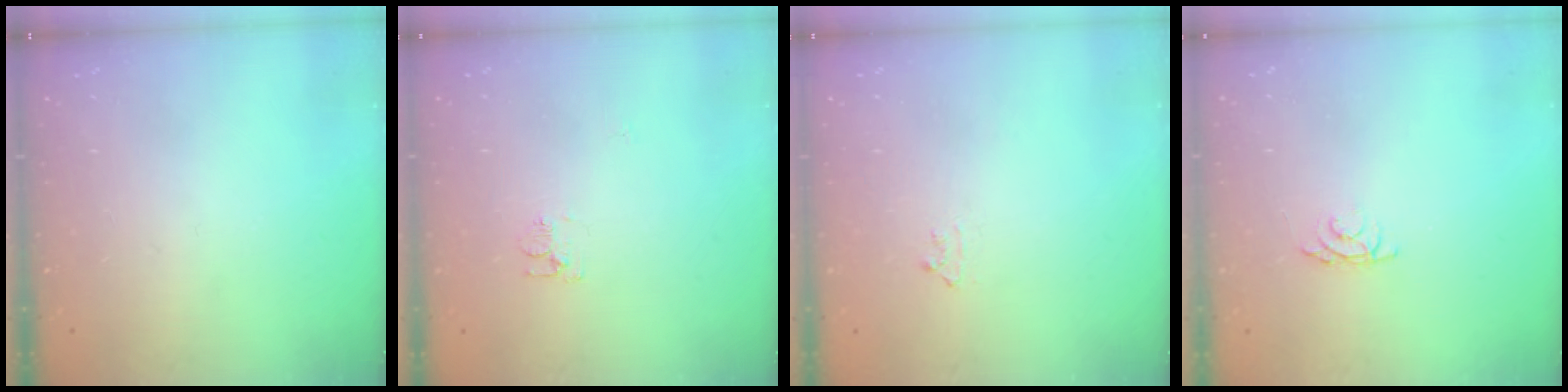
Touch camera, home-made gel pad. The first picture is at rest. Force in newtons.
{"total": 5.5, "press": 5.5, "slide": 0.4}
{"total": 4.6, "press": 4.5, "slide": 0.5}
{"total": 3.4, "press": 3.3, "slide": 0.5}